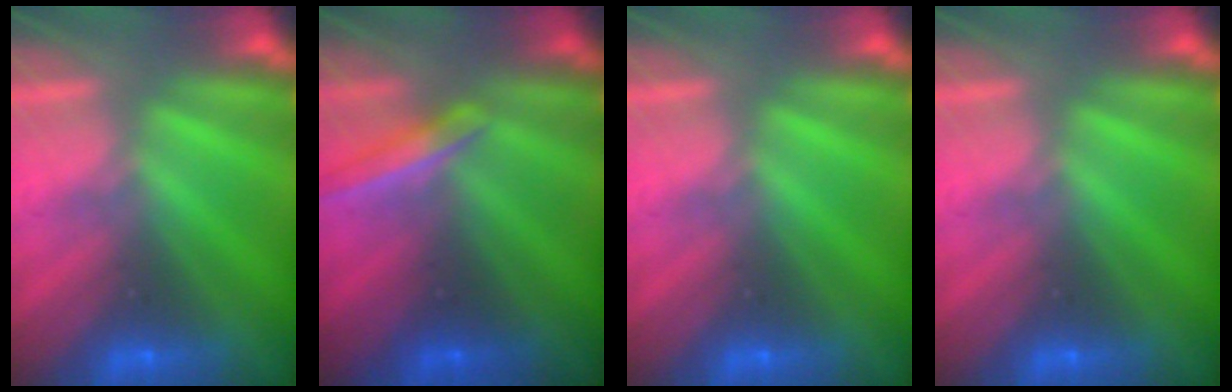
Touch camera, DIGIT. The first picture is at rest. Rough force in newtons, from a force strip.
{"total": 1.8}
{"total": 0.0}
{"total": 0.0}